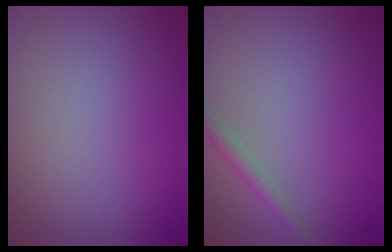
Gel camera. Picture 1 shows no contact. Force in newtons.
{"total": 1.6, "press": 1.6, "slide": 0.1}